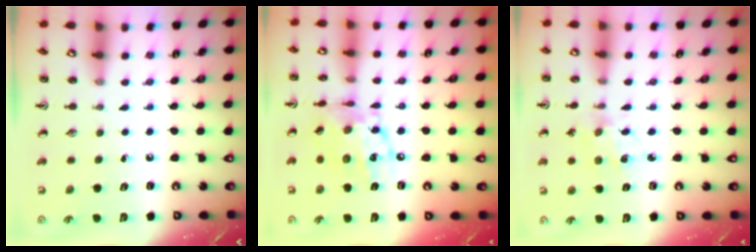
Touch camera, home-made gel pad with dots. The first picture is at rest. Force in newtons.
{"total": 14.4, "press": 14.3, "slide": 0.8}
{"total": 2.9, "press": 2.8, "slide": 0.3}